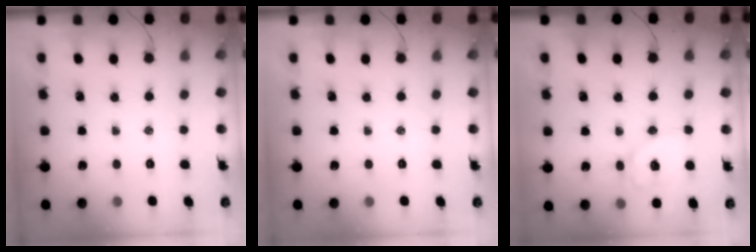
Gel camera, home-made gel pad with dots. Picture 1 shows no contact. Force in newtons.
{"total": 0.0}
{"total": 10.4, "press": 10.3, "slide": 1.5}